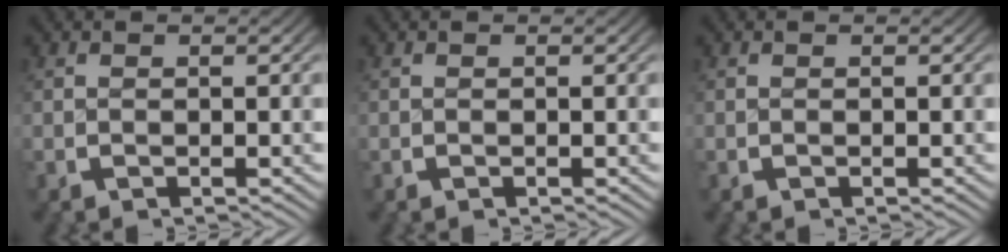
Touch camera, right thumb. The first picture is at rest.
{"total": 0.0}
{"total": 0.0}